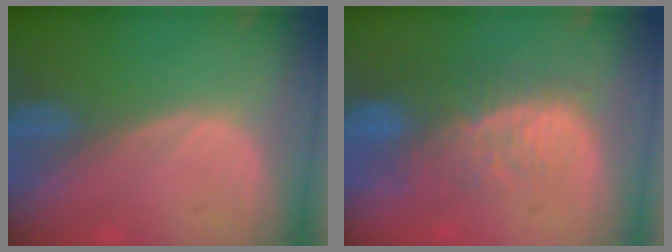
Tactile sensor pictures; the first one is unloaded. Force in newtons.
{"total": 10.1, "press": 8.5, "slide": 5.6}